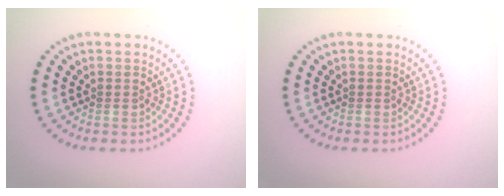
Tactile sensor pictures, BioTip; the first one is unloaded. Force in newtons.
{"total": 0.0}